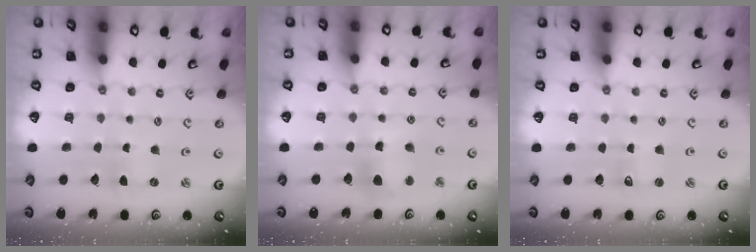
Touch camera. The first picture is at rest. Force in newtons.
{"total": 10.7, "press": 10.6, "slide": 1.3}
{"total": 0.7, "press": 0.7, "slide": 0.1}